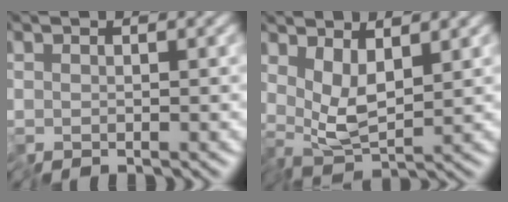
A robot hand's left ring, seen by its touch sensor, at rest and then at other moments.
{"total": 3.3, "force": [1.0, 0.9, 3.0], "torque": [-0.067, -0.006, 0.023]}